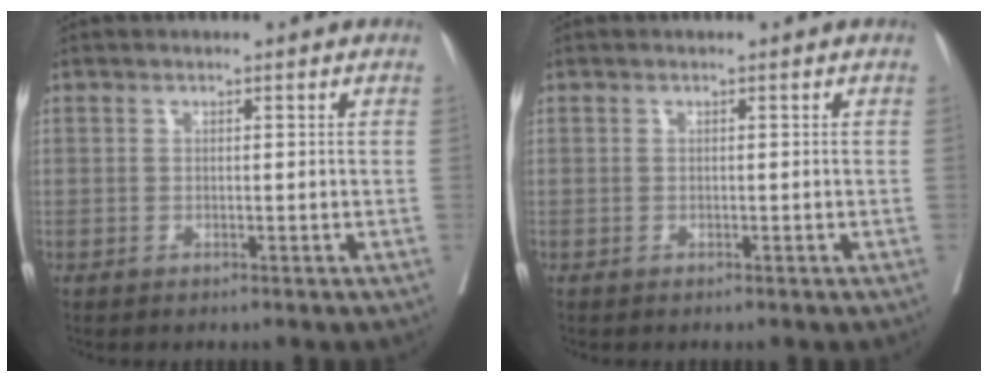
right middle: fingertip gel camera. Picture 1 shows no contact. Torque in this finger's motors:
{"motor_torque": [0.24, -0.14, 0.02, 0.01]}